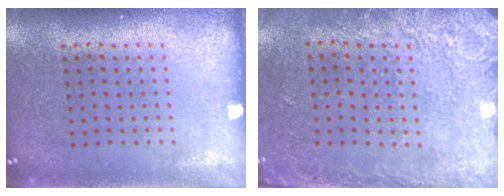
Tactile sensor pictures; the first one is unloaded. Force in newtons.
{"total": 2.6, "press": 1.9, "slide": 1.8}